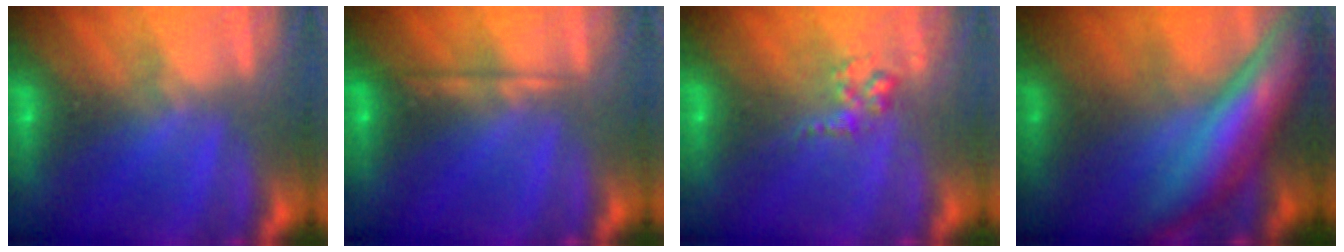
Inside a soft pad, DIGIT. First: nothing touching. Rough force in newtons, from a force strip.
{"total": 2.1}
{"total": 2.7}
{"total": 9.0}